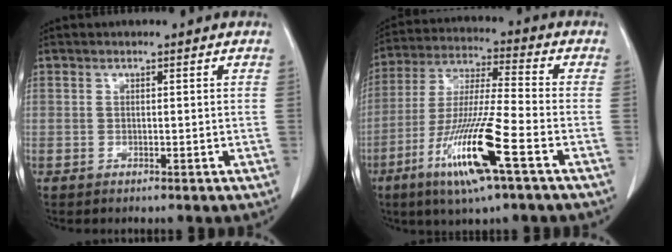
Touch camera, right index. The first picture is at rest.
{"total": 16.4, "force": [-7.1, 0.6, 14.7], "torque": [-0.301, -0.025, -0.134]}